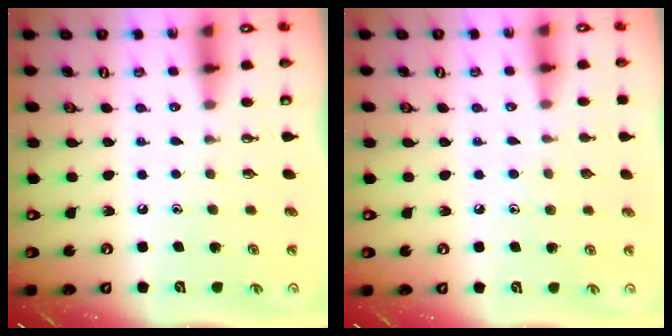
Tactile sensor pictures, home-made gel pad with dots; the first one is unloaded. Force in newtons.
{"total": 4.9, "press": 4.9, "slide": 0.6}